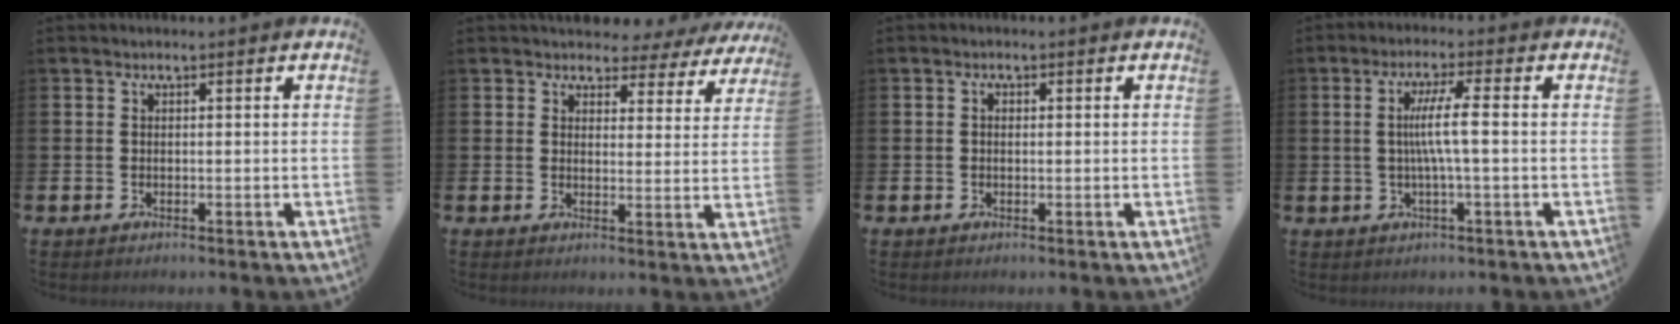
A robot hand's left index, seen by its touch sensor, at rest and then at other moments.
{"total": 3.2, "force": [2.6, 1.8, 0.1], "torque": [-0.005, -0.022, 0.039]}
{"total": 0.7, "force": [0.1, 0.5, 0.4], "torque": [-0.004, 0.002, -0.001]}
{"total": 5.2, "force": [0.2, 0.1, 5.2], "torque": [-0.099, 0.000, 0.000]}